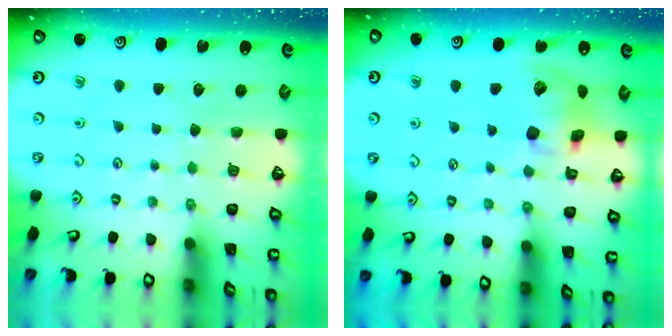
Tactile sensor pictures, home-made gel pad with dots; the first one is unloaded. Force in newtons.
{"total": 11.1, "press": 10.9, "slide": 1.9}